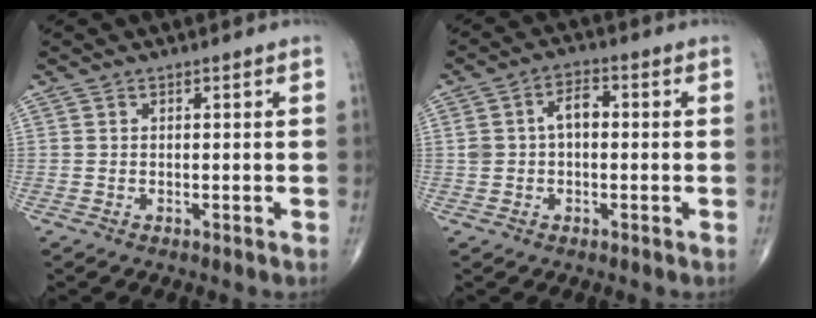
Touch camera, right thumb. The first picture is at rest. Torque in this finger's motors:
{"motor_torque": [0.08, -0.01, 0.56, -0.06, 0.00]}